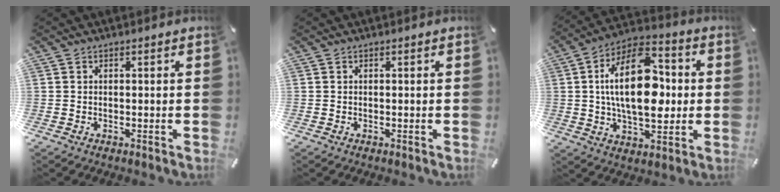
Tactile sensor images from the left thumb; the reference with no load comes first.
{"total": 0.0}
{"total": 20.4, "force": [1.5, 11.4, 16.8], "torque": [-0.309, 0.002, 0.020]}